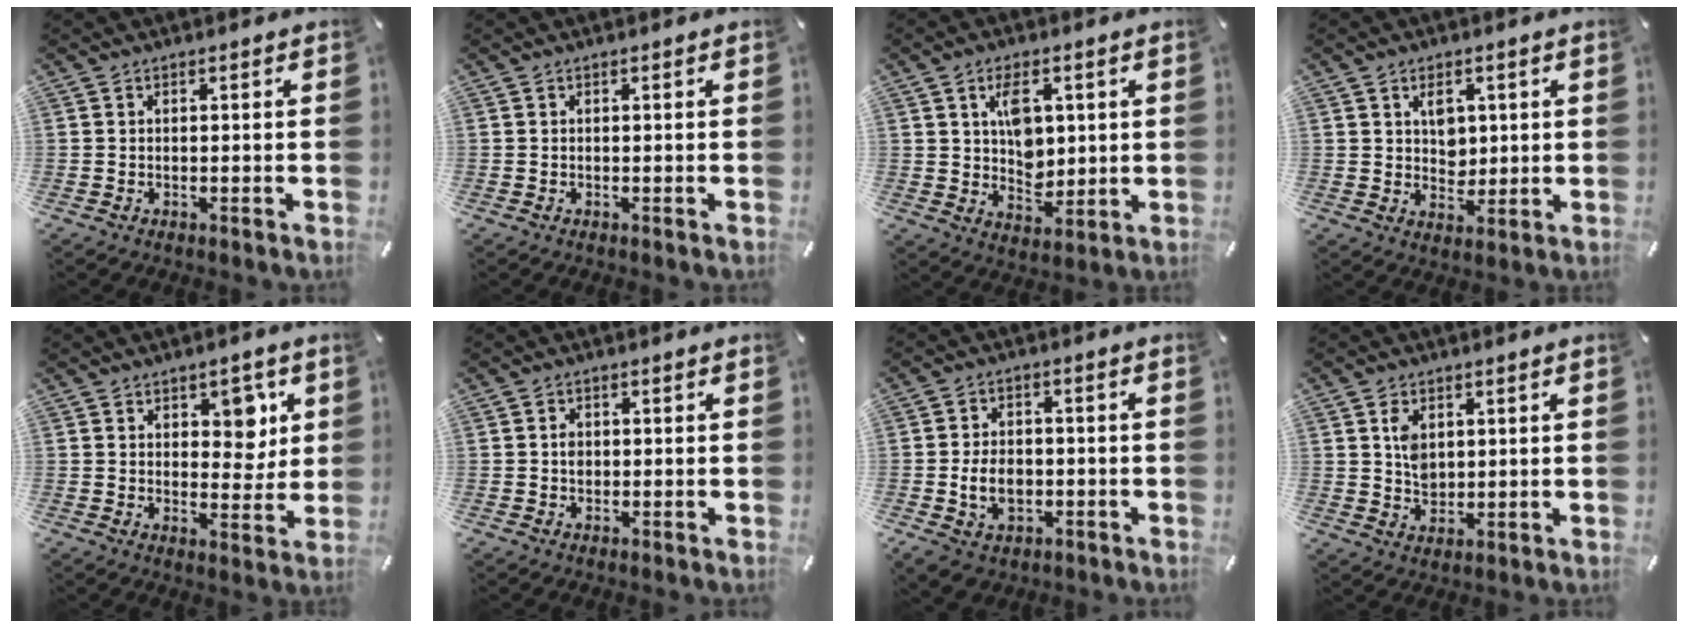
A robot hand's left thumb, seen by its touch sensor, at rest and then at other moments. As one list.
[{"total": 0.0}, {"total": 8.0, "force": [2.5, 5.8, 4.9], "torque": [-0.070, 0.000, 0.041]}, {"total": 5.0, "force": [1.6, 4.3, 2.2], "torque": [-0.022, -0.004, 0.023]}, {"total": 7.3, "force": [3.0, 4.9, 4.5], "torque": [-0.037, -0.010, 0.043]}, {"total": 1.8, "force": [0.0, 1.5, 1.0], "torque": [-0.022, 0.005, -0.002]}, {"total": 8.4, "force": [-1.6, 6.6, 4.9], "torque": [-0.098, 0.006, -0.028]}, {"total": 5.6, "force": [1.7, 4.3, 3.1], "torque": [-0.047, -0.003, 0.029]}]